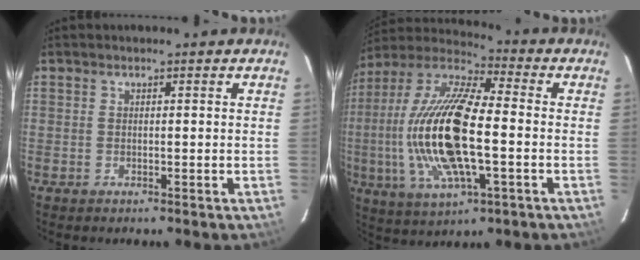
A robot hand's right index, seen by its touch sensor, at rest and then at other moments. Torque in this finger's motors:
{"motor_torque": [2.14, 0.00, 1.05, 0.21]}